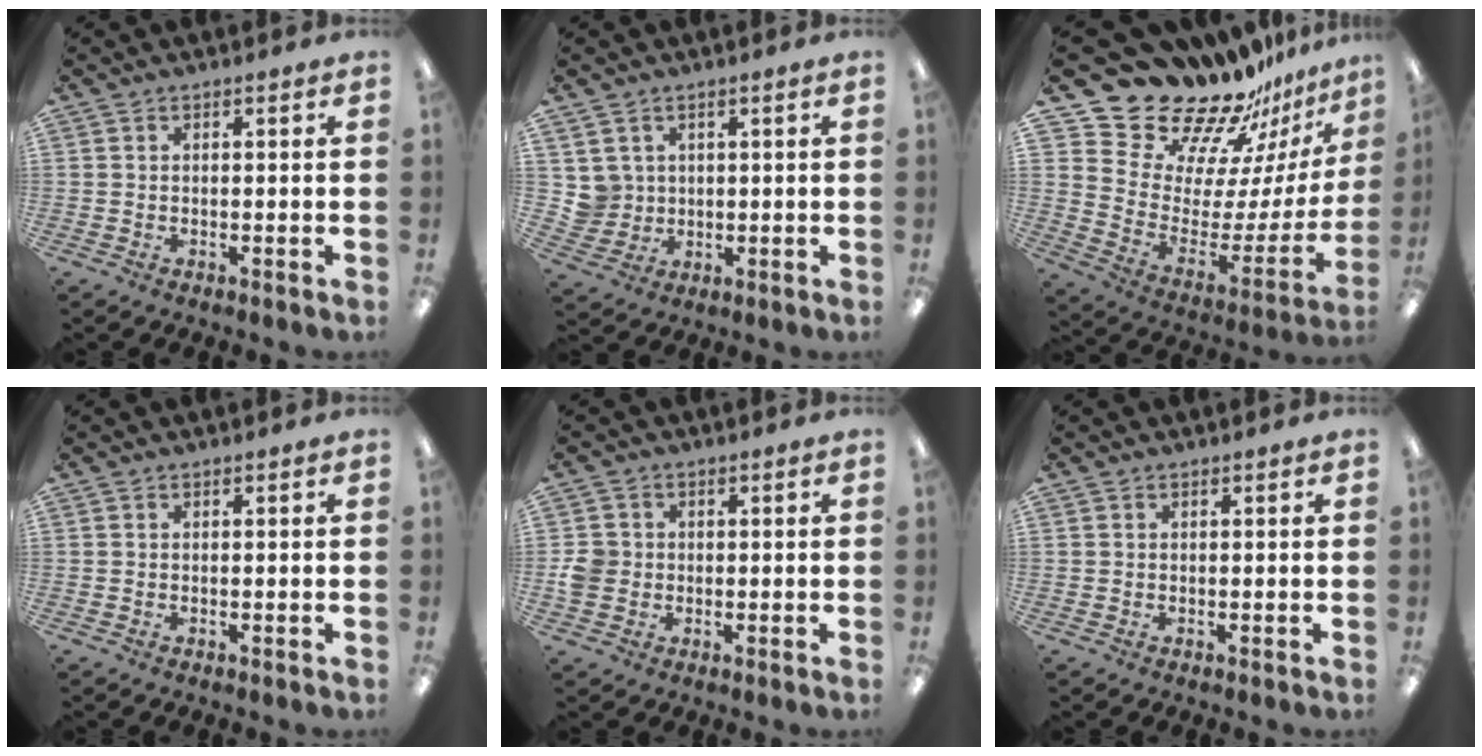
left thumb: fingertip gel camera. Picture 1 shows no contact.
{"total": 4.7, "force": [2.3, 4.1, -0.2], "torque": [-0.008, -0.004, 0.046]}
{"total": 21.5, "force": [19.4, 8.1, 4.5], "torque": [-0.073, -0.174, 0.360]}
{"total": 0.0}
{"total": 4.4, "force": [-0.1, 4.2, 1.3], "torque": [-0.020, 0.008, 0.000]}
{"total": 0.0}